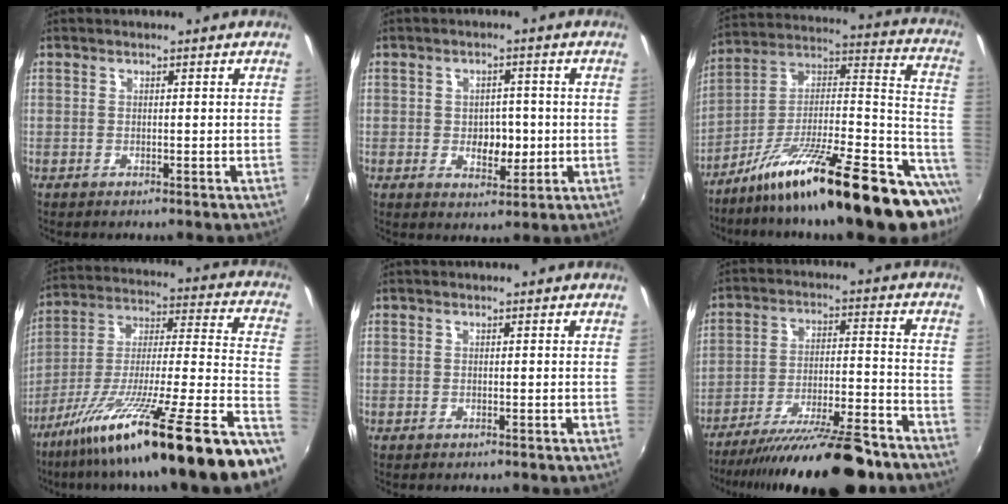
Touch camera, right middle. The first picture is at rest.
{"total": 5.3, "force": [-0.7, 3.7, 3.7], "torque": [-0.057, -0.004, -0.006]}
{"total": 27.1, "force": [-16.6, 4.2, 21.0], "torque": [-0.276, -0.007, -0.276]}
{"total": 27.7, "force": [-18.1, -0.4, 21.0], "torque": [-0.299, -0.053, -0.296]}
{"total": 0.0}
{"total": 21.9, "force": [-18.1, 3.9, 11.7], "torque": [-0.209, -0.038, -0.270]}